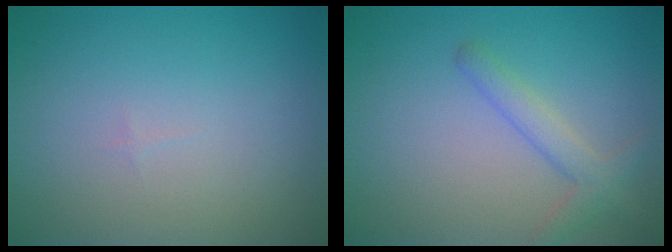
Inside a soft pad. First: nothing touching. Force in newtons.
{"total": 2.5, "press": 2.5, "slide": 0.1}